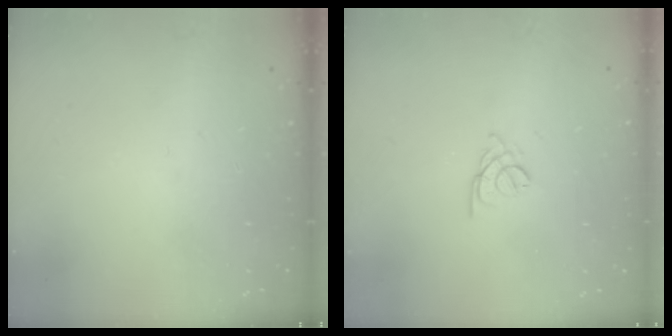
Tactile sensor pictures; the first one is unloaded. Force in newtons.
{"total": 1.8, "press": 1.7, "slide": 0.5}